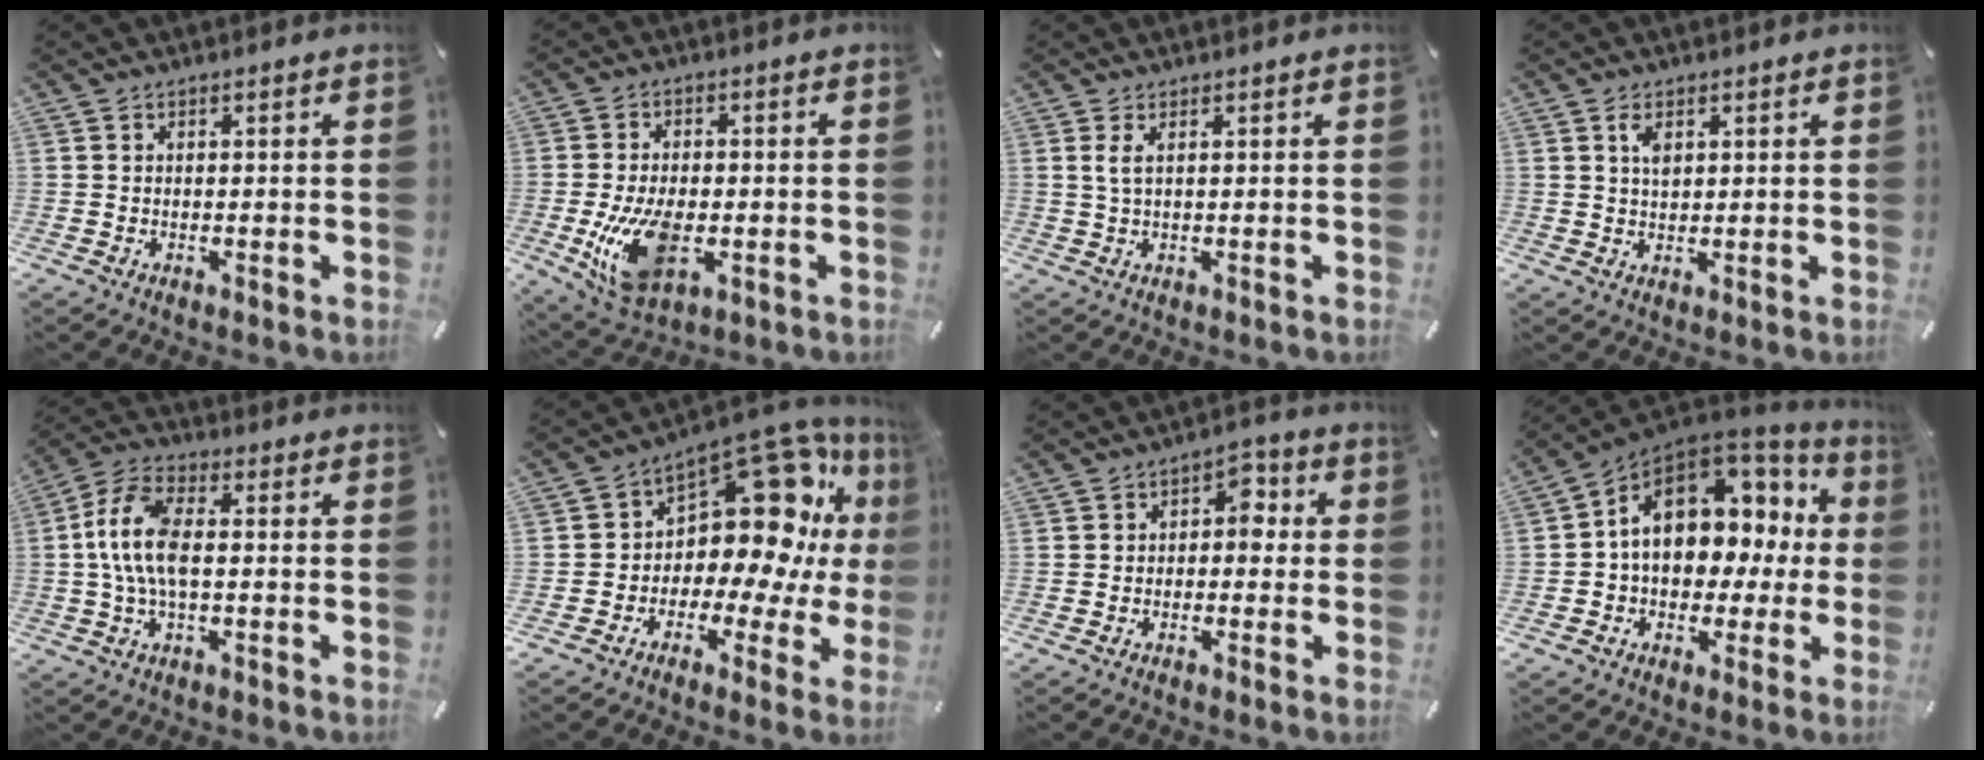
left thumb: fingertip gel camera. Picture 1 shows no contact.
{"total": 13.3, "force": [-2.7, 8.0, 10.3], "torque": [-0.211, -0.011, -0.047]}
{"total": 2.5, "force": [0.8, 0.5, 2.3], "torque": [-0.049, 0.000, 0.013]}
{"total": 2.9, "force": [1.3, 1.6, 2.1], "torque": [-0.029, -0.004, 0.020]}
{"total": 10.9, "force": [0.2, 5.2, 9.6], "torque": [-0.205, -0.004, 0.002]}
{"total": 18.0, "force": [6.8, 10.6, 12.9], "torque": [-0.182, -0.073, 0.110]}
{"total": 4.6, "force": [-0.8, 3.3, 3.0], "torque": [-0.034, 0.009, -0.025]}
{"total": 14.1, "force": [3.1, 10.5, 8.8], "torque": [-0.130, -0.009, 0.061]}